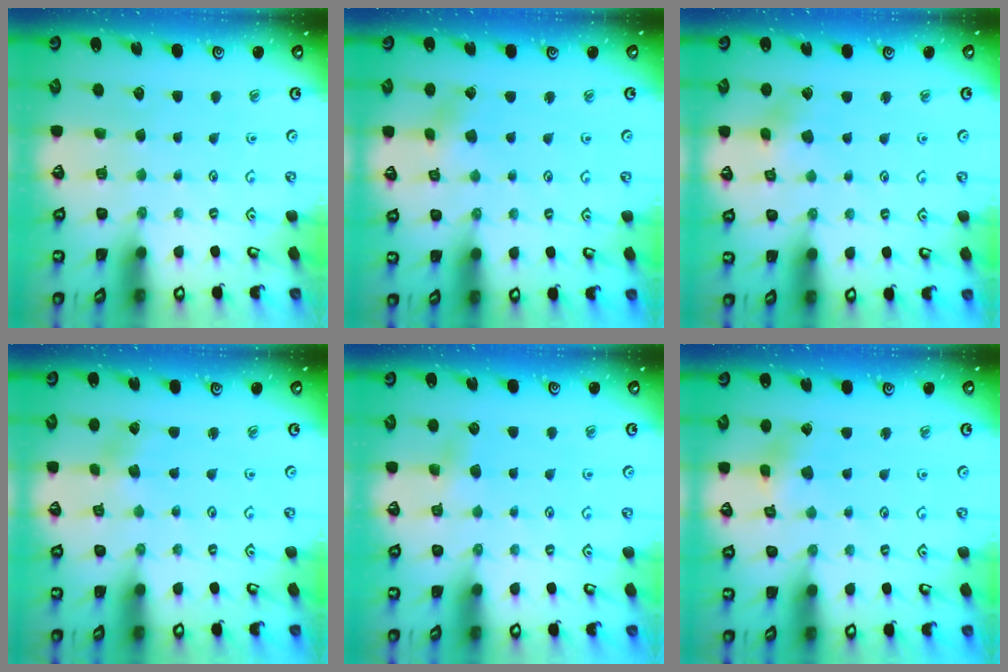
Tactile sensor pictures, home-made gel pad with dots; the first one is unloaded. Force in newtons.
{"total": 2.0, "press": 2.0, "slide": 0.1}
{"total": 3.8, "press": 3.8, "slide": 0.4}
{"total": 3.8, "press": 3.8, "slide": 0.6}
{"total": 3.7, "press": 3.7, "slide": 0.6}
{"total": 2.8, "press": 2.8, "slide": 0.3}